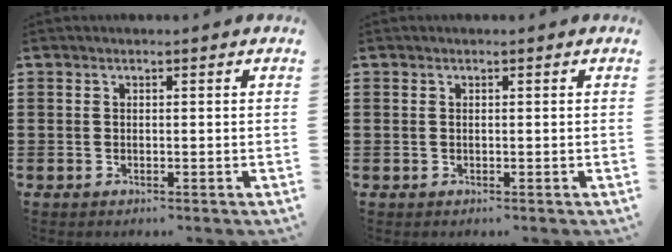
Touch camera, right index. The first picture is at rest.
{"total": 0.0}